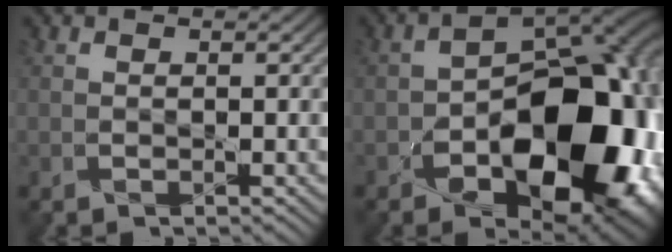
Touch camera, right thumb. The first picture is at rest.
{"total": 18.9, "force": [-6.0, 11.2, 14.0], "torque": [-0.161, -0.026, -0.085]}